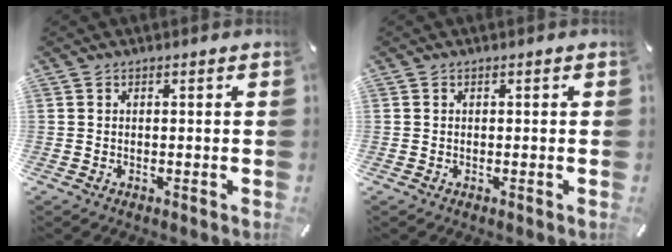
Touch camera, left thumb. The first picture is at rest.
{"total": 0.0}